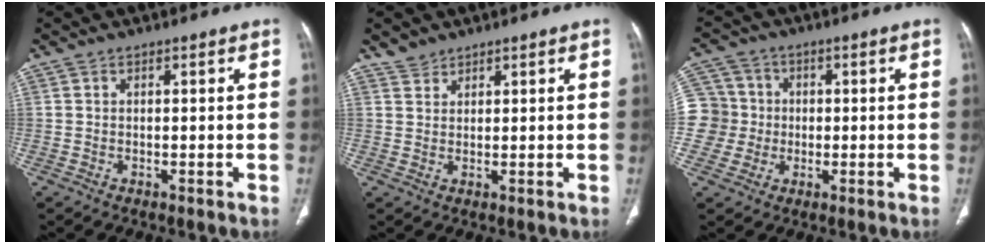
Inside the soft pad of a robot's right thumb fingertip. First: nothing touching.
{"total": 2.1, "force": [1.8, 1.0, -0.1], "torque": [0.012, -0.003, 0.033]}
{"total": 9.9, "force": [-0.7, 9.8, 1.5], "torque": [-0.013, 0.025, -0.012]}